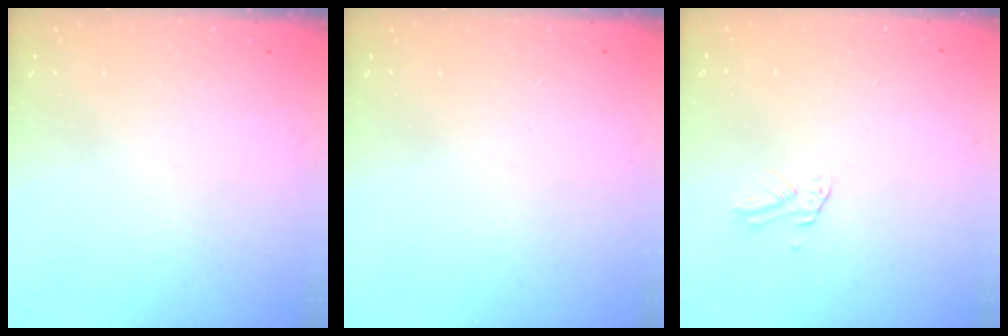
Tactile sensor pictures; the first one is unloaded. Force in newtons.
{"total": 0.0}
{"total": 2.7, "press": 2.7, "slide": 0.1}